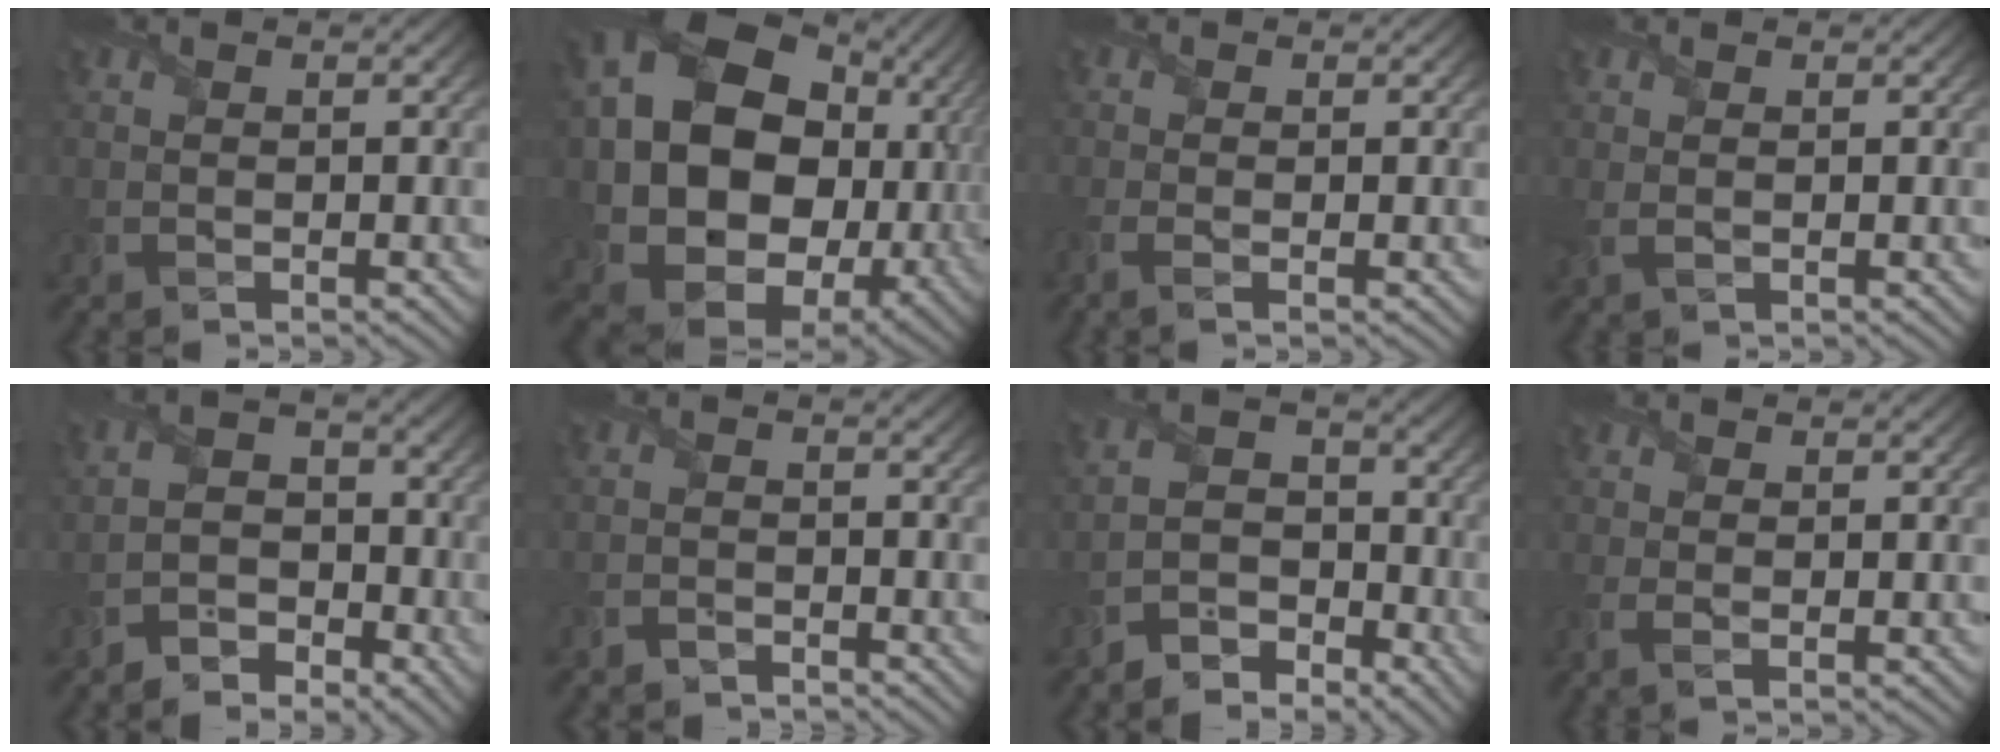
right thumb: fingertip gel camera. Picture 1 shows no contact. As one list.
[{"total": 19.6, "force": [0.6, 15.0, 12.6], "torque": [-0.271, -0.035, 0.052]}, {"total": 1.9, "force": [-0.7, 0.6, 1.7], "torque": [-0.051, -0.004, -0.017]}, {"total": 1.3, "force": [0.2, 0.7, 1.1], "torque": [-0.028, -0.002, 0.005]}, {"total": 4.3, "force": [-3.4, 2.1, 1.6], "torque": [-0.024, 0.006, -0.074]}, {"total": 1.9, "force": [-1.9, 0.0, -0.1], "torque": [0.001, 0.001, -0.045]}, {"total": 5.7, "force": [-4.6, 2.6, 2.1], "torque": [-0.033, 0.003, -0.098]}, {"total": 1.7, "force": [0.0, 0.7, 1.6], "torque": [-0.042, -0.002, 0.000]}]